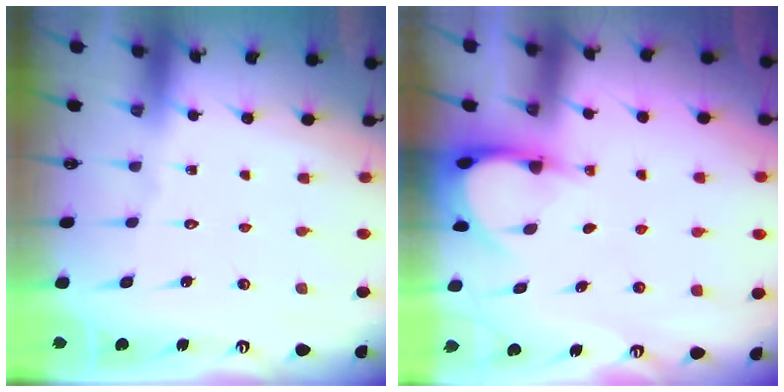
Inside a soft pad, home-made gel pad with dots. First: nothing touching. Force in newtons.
{"total": 3.7, "press": 3.7, "slide": 0.3}